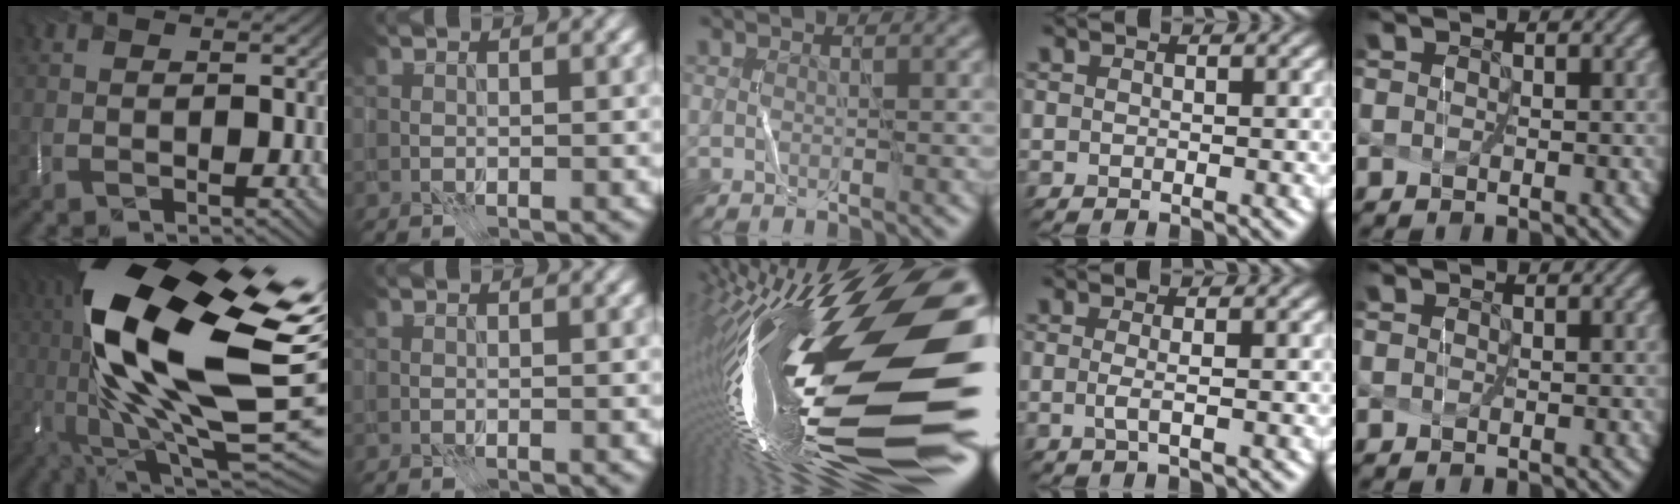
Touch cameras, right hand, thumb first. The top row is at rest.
{"thumb": {"total": 22.6, "force": [2.7, 9.0, 20.5], "torque": [-0.406, -0.028, 0.049]}, "middle": {"total": 21.1, "force": [-2.3, 6.0, 20.1], "torque": [-0.368, -0.022, -0.049]}, "ring": {"total": 0.7, "force": [-0.1, -0.2, 0.6], "torque": [-0.021, 0.000, 0.004]}}